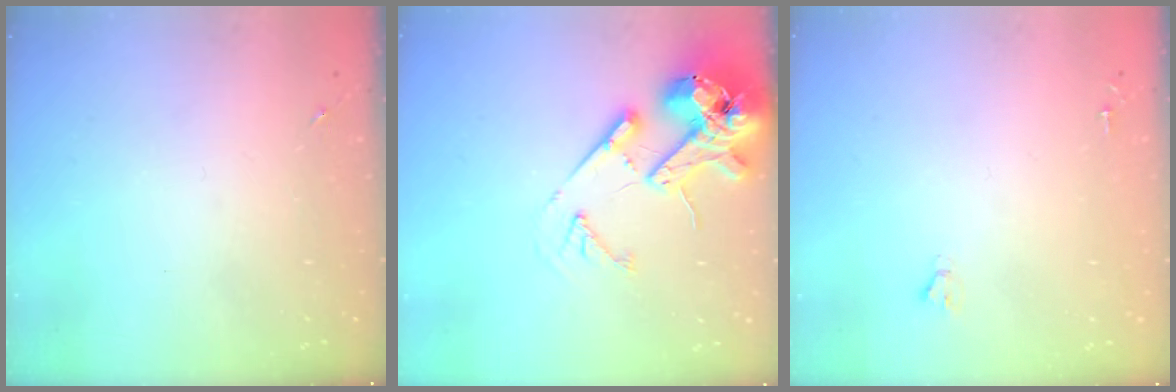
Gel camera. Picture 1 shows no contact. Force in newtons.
{"total": 17.1, "press": 16.8, "slide": 2.7}
{"total": 1.6, "press": 1.6, "slide": 0.2}